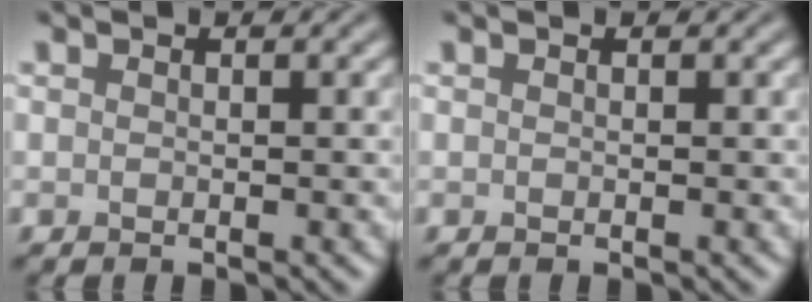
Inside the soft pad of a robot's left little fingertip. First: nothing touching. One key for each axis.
{"total": 0.0}